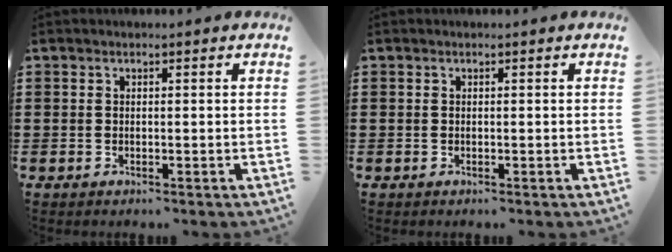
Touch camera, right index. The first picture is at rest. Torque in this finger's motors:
{"motor_torque": [1.07, 1.07, 0.00, 0.00]}